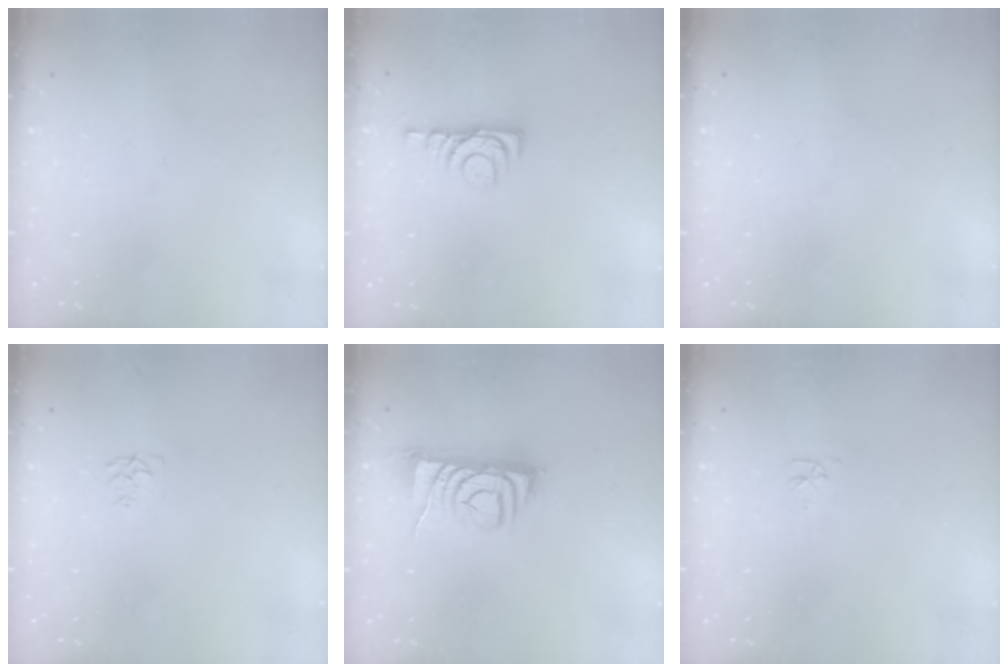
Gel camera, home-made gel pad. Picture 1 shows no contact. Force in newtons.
{"total": 5.0, "press": 4.9, "slide": 0.7}
{"total": 0.0}
{"total": 4.5, "press": 4.4, "slide": 0.6}
{"total": 8.3, "press": 8.2, "slide": 1.0}
{"total": 2.8, "press": 2.7, "slide": 0.4}